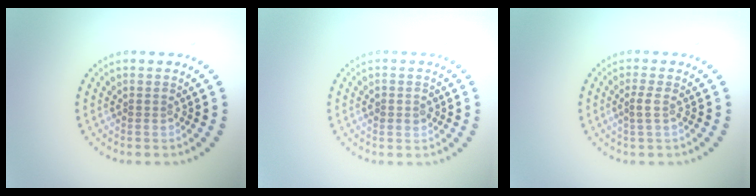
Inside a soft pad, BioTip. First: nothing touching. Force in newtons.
{"total": 0.8, "press": 0.8, "slide": 0.2}
{"total": 0.9, "press": 0.8, "slide": 0.5}